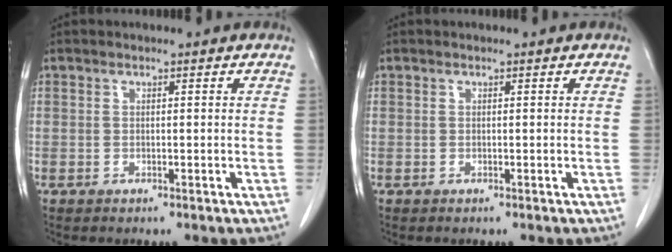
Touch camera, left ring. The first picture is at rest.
{"total": 0.0}